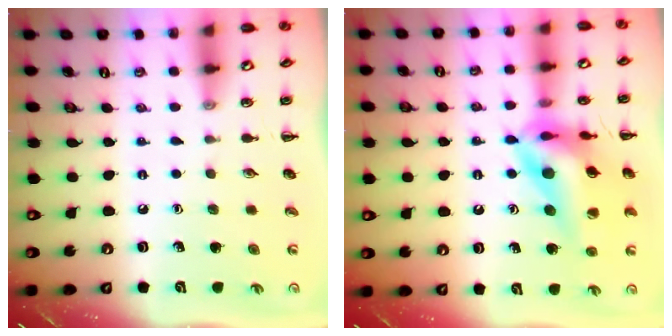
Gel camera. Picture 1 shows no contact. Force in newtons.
{"total": 18.4, "press": 18.1, "slide": 3.7}